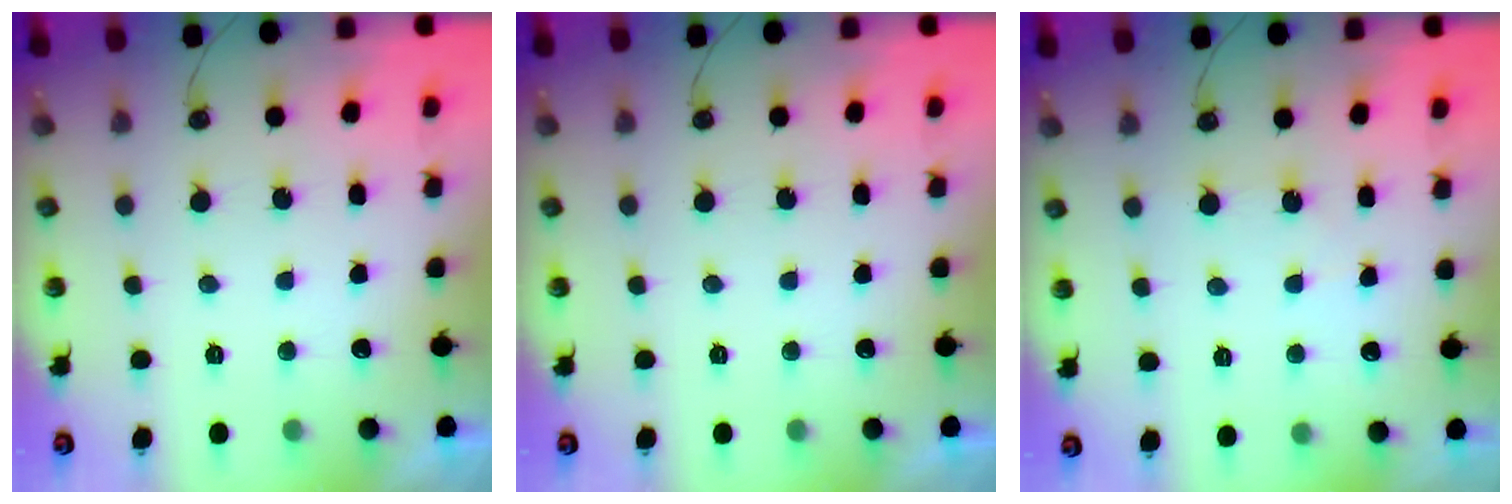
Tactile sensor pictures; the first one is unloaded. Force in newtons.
{"total": 0.0}
{"total": 2.4, "press": 2.3, "slide": 0.4}